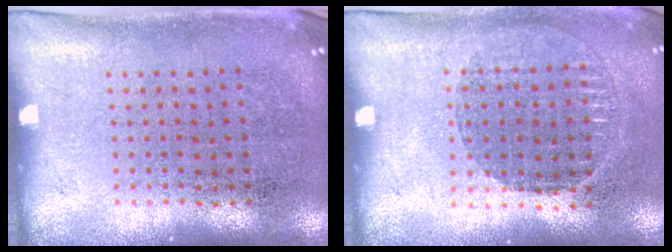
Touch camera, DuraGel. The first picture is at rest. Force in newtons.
{"total": 0.9, "press": 0.8, "slide": 0.4}